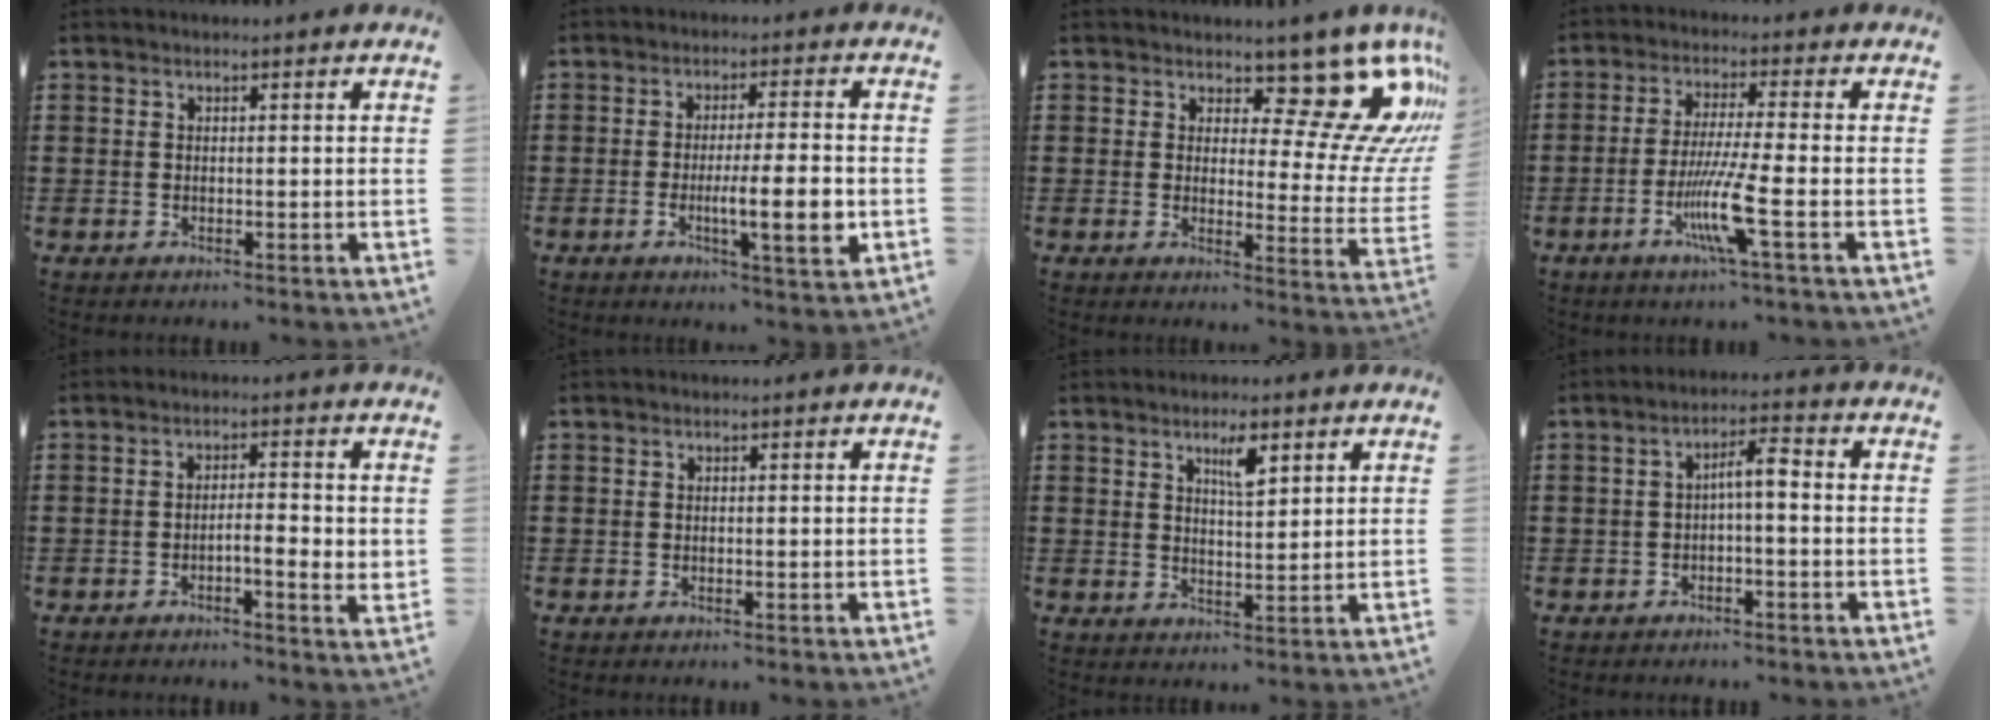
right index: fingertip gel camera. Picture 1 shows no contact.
{"total": 8.5, "force": [-1.6, 1.1, 8.2], "torque": [-0.134, -0.014, -0.028]}
{"total": 12.3, "force": [7.7, 4.8, 8.3], "torque": [-0.118, -0.059, 0.132]}
{"total": 8.4, "force": [-3.2, -0.1, 7.8], "torque": [-0.156, -0.022, -0.061]}
{"total": 3.3, "force": [-0.9, 0.6, 3.1], "torque": [-0.053, 0.001, -0.017]}
{"total": 0.0}
{"total": 4.1, "force": [2.4, 1.1, 3.2], "torque": [-0.053, 0.000, 0.036]}
{"total": 3.5, "force": [-0.6, 0.8, 3.3], "torque": [-0.065, 0.011, -0.016]}